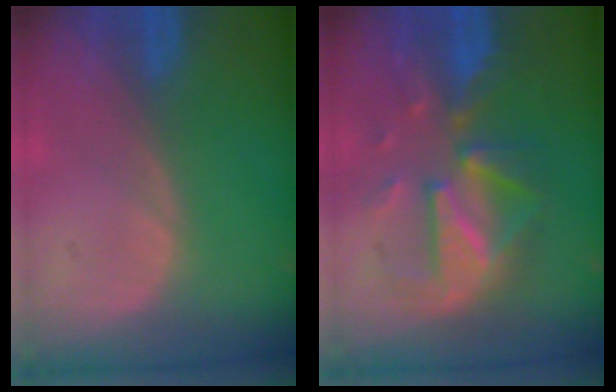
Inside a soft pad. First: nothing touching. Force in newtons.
{"total": 9.1, "press": 9.1, "slide": 0.5}